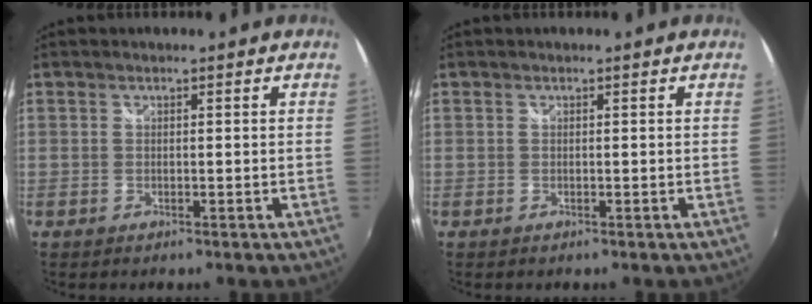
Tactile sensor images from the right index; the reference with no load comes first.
{"total": 0.0}